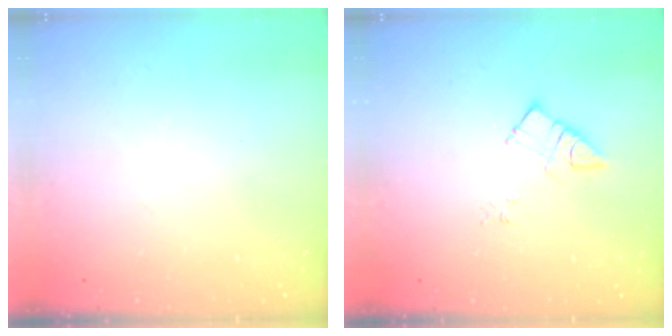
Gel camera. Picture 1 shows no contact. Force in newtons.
{"total": 5.8, "press": 5.8, "slide": 0.3}